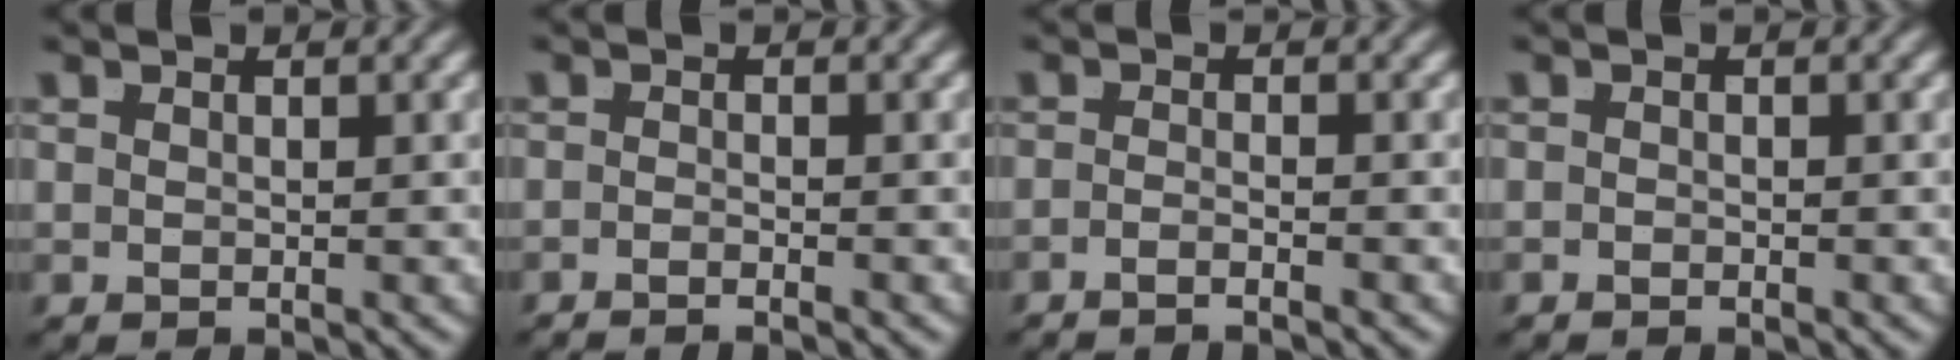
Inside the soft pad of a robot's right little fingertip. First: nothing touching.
{"total": 1.8, "force": [-1.8, -0.4, 0.1], "torque": [0.004, -0.006, -0.030]}
{"total": 2.2, "force": [-2.1, -0.5, 0.6], "torque": [-0.009, -0.006, -0.035]}
{"total": 1.1, "force": [-0.9, -0.4, -0.4], "torque": [0.011, -0.009, -0.012]}